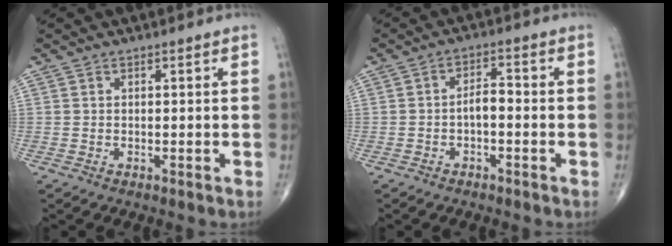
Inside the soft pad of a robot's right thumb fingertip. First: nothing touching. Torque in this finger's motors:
{"motor_torque": [0.55, 0.44, 0.62, 0.00, 0.00]}